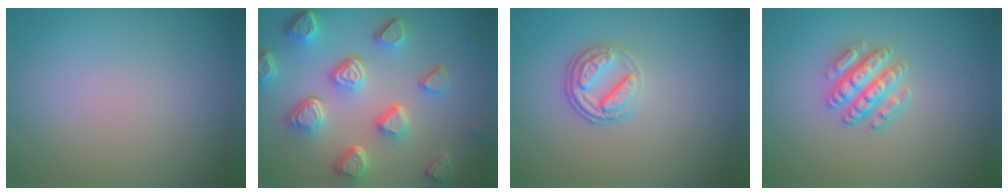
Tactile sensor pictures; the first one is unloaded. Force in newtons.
{"total": 7.7, "press": 5.7, "slide": 5.2}
{"total": 2.8, "press": 2.6, "slide": 1.1}
{"total": 3.8, "press": 3.2, "slide": 2.0}